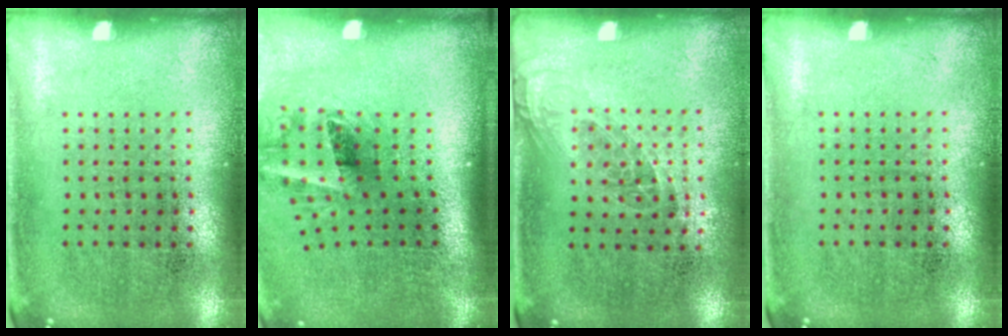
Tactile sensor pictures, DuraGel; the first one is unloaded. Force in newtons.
{"total": 2.1, "press": 1.3, "slide": 1.7}
{"total": 1.0, "press": 0.9, "slide": 0.6}
{"total": 0.0}